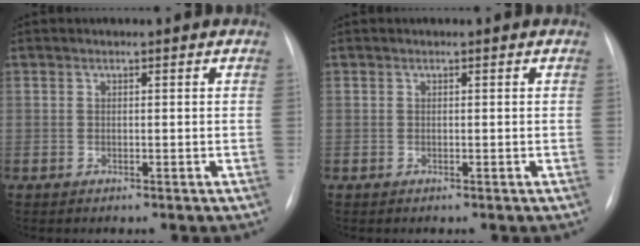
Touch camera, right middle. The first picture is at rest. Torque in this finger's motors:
{"motor_torque": [0.00, 0.00, 0.00, 0.00]}